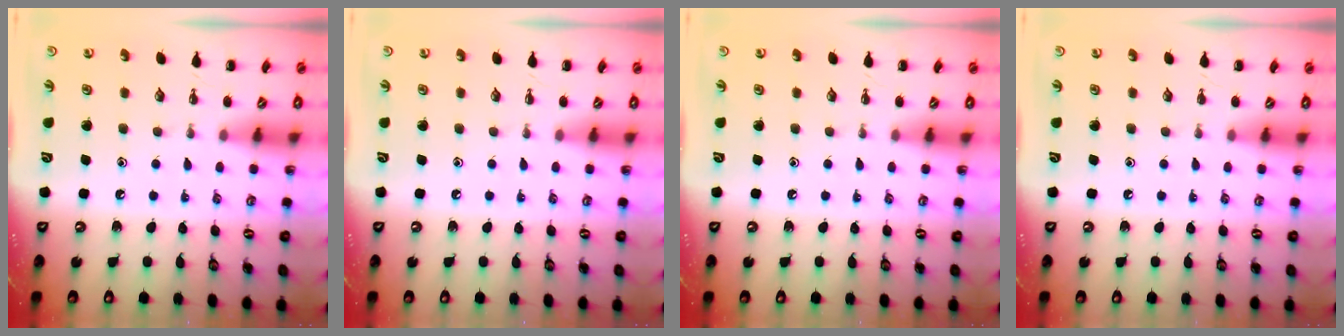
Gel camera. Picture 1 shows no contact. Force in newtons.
{"total": 0.0}
{"total": 0.0}
{"total": 0.0}